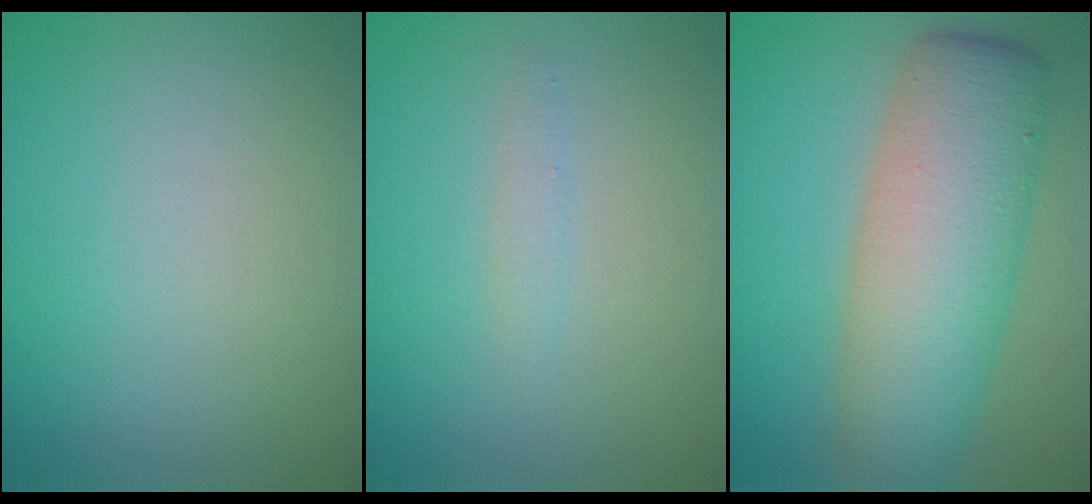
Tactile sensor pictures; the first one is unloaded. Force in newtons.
{"total": 0.8, "press": 0.8, "slide": 0.0}
{"total": 9.1, "press": 9.1, "slide": 0.2}